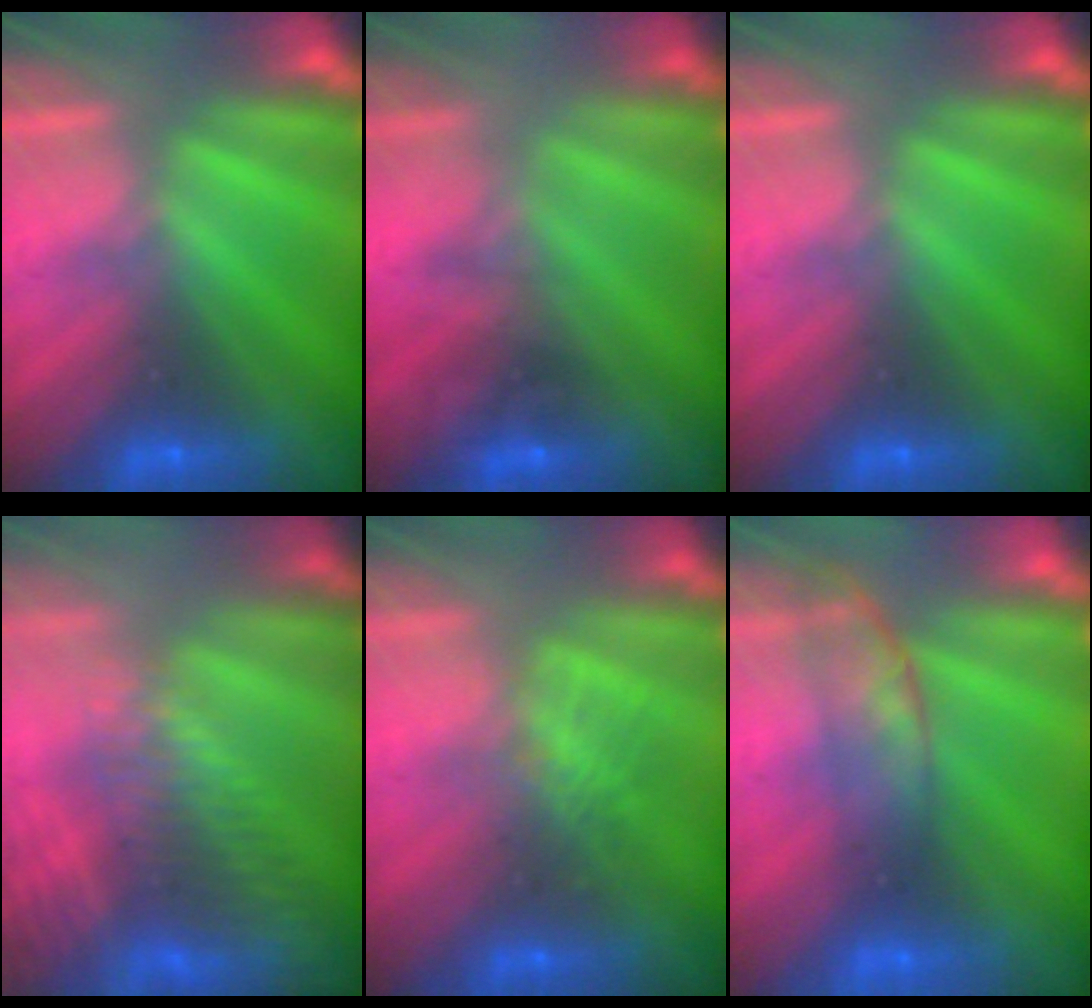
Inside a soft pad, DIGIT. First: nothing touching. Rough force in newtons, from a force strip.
{"total": 1.6}
{"total": 0.0}
{"total": 7.8}
{"total": 2.8}
{"total": 2.7}